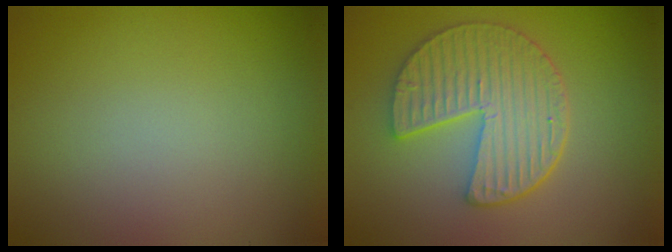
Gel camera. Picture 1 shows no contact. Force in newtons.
{"total": 5.9, "press": 4.7, "slide": 3.5}